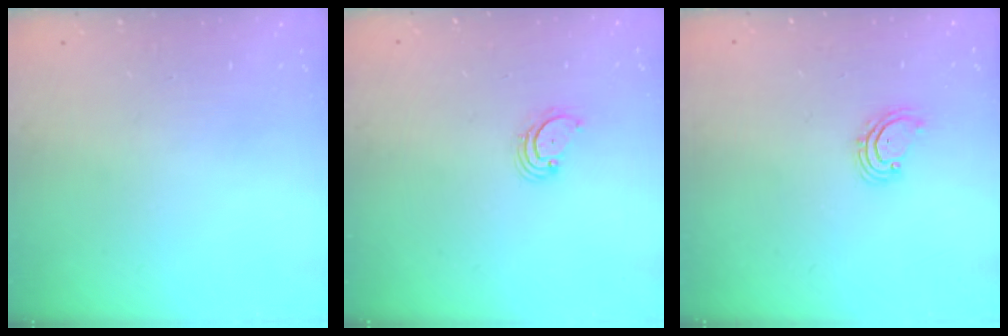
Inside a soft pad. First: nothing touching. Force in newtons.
{"total": 2.7, "press": 2.7, "slide": 0.3}
{"total": 2.8, "press": 2.8, "slide": 0.2}